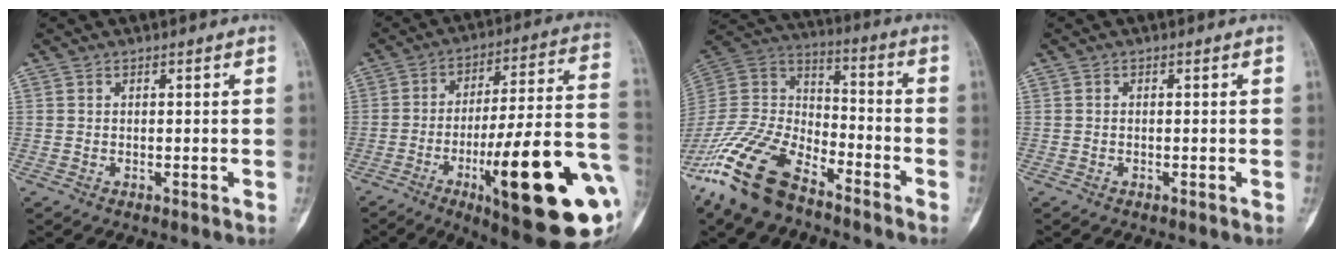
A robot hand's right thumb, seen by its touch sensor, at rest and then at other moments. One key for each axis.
{"total": 29.6, "fx": -9.5, "fy": 6.4, "fz": 27.3, "tx": -0.366, "ty": 0.017, "tz": -0.132}
{"total": 18.8, "fx": -13.0, "fy": 8.6, "fz": 10.6, "tx": -0.207, "ty": 0.064, "tz": -0.248}
{"total": 0.0}